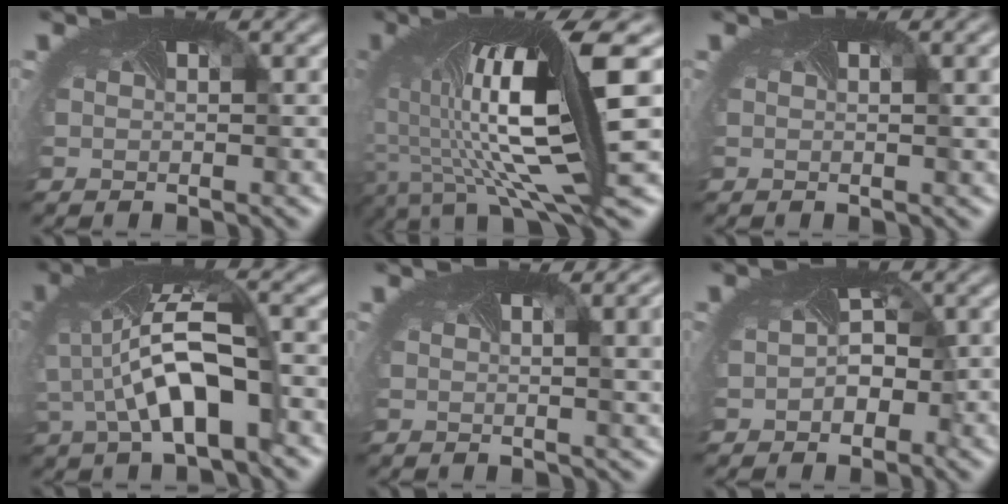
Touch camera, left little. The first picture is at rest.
{"total": 12.9, "force": [0.1, 3.2, 12.5], "torque": [-0.207, -0.014, 0.010]}
{"total": 2.0, "force": [0.6, 0.6, 1.7], "torque": [-0.016, 0.004, 0.001]}
{"total": 5.7, "force": [-1.4, 2.1, 5.1], "torque": [-0.129, -0.003, -0.019]}
{"total": 6.0, "force": [1.5, 2.4, 5.3], "torque": [-0.057, 0.008, 0.016]}
{"total": 2.2, "force": [-0.5, 1.8, 1.1], "torque": [-0.036, -0.009, -0.003]}